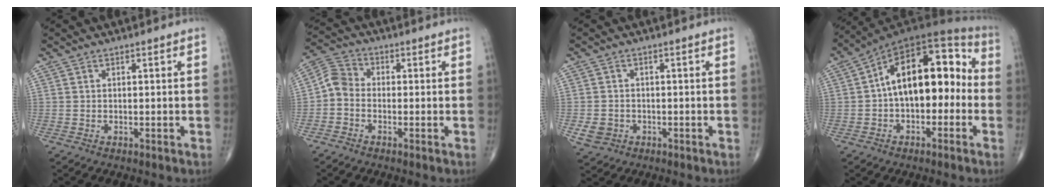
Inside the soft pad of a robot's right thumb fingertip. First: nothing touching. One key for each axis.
{"total": 4.6, "fx": -1.2, "fy": 3.5, "fz": 2.7, "tx": -0.042, "ty": 0.018, "tz": -0.042}
{"total": 3.4, "fx": -1.0, "fy": 3.0, "fz": 1.3, "tx": -0.018, "ty": 0.004, "tz": -0.012}
{"total": 17.7, "fx": -0.3, "fy": 10.0, "fz": 14.6, "tx": -0.198, "ty": 0.053, "tz": -0.015}